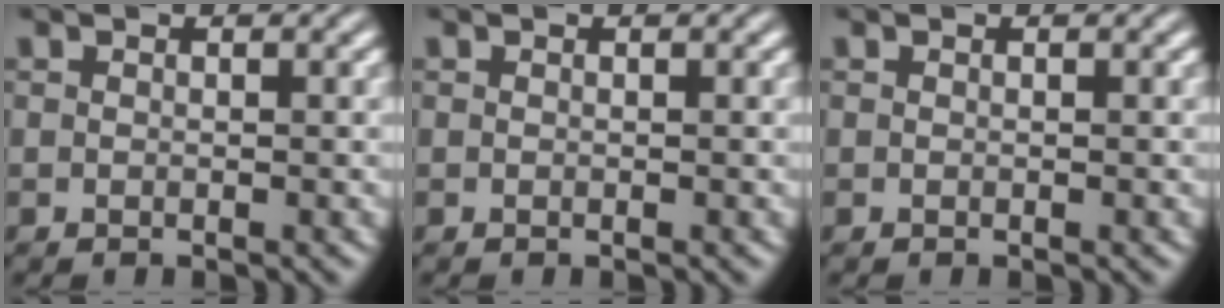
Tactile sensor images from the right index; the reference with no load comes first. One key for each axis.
{"total": 0.0}
{"total": 0.0}